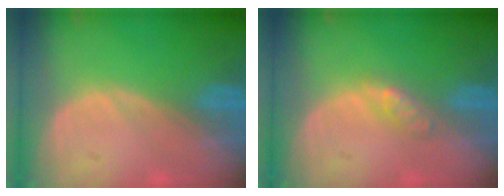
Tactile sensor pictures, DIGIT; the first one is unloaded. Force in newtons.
{"total": 2.4, "press": 2.4, "slide": 0.2}